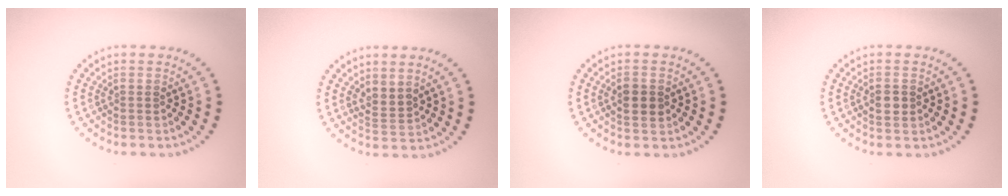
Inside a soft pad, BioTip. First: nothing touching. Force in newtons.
{"total": 1.7, "press": 1.4, "slide": 1.1}
{"total": 2.2, "press": 2.2, "slide": 0.0}
{"total": 1.5, "press": 1.4, "slide": 0.3}